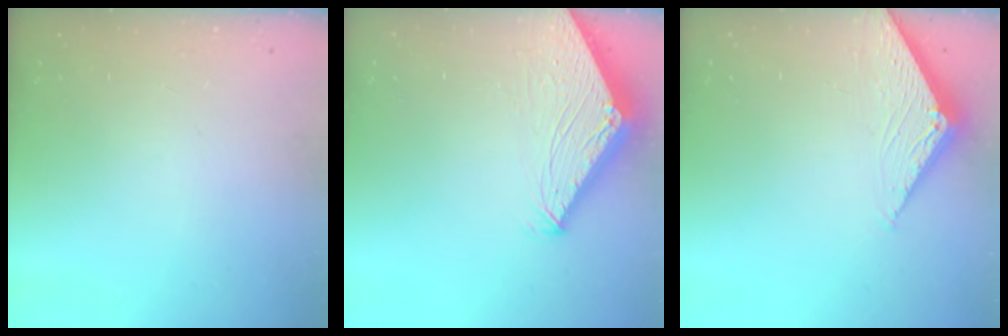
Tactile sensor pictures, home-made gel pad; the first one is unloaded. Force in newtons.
{"total": 4.7, "press": 4.7, "slide": 0.1}
{"total": 4.0, "press": 4.0, "slide": 0.5}